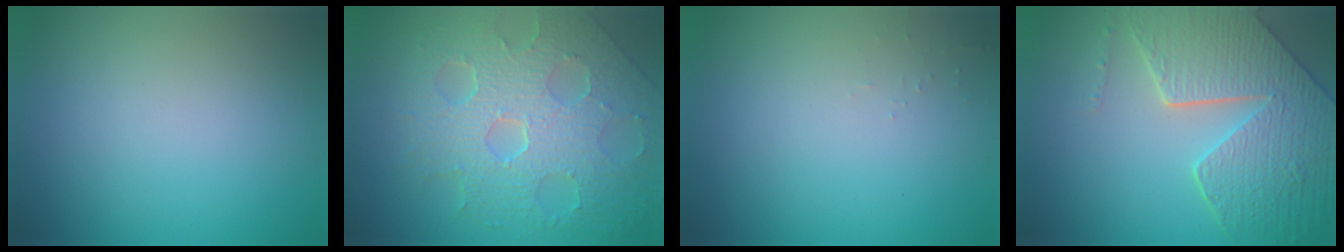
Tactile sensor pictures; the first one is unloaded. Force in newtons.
{"total": 8.5, "press": 5.8, "slide": 6.2}
{"total": 0.5, "press": 0.5, "slide": 0.2}
{"total": 8.3, "press": 6.1, "slide": 5.6}